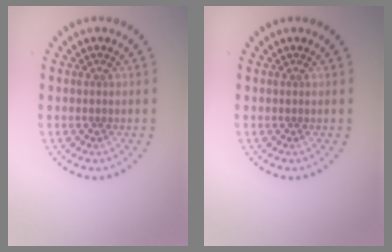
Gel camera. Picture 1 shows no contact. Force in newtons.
{"total": 0.0}